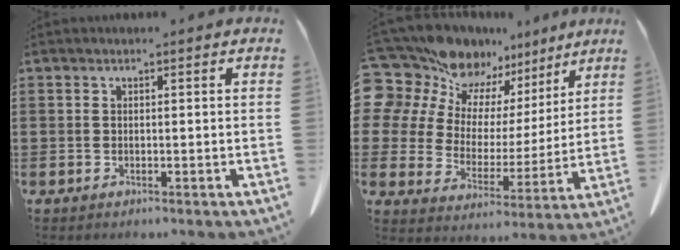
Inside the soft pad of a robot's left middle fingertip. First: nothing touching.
{"total": 11.8, "force": [9.4, 6.8, 2.2], "torque": [-0.104, -0.066, 0.176]}